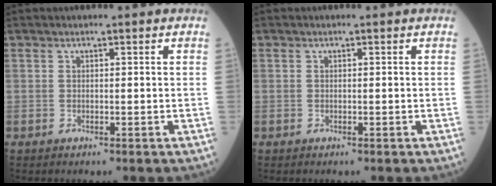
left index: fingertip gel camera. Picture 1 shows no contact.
{"total": 0.0}